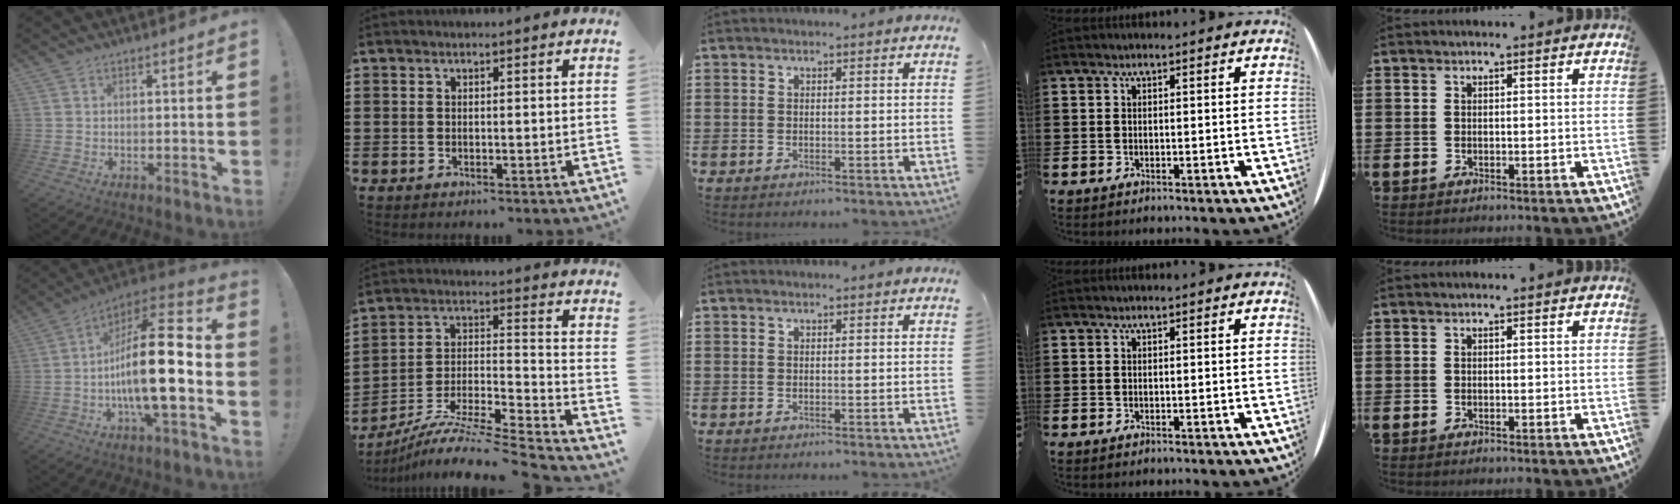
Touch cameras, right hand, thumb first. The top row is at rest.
{"thumb": {"total": 23.1, "force": [-3.5, 6.7, 21.9], "torque": [-0.381, 0.016, -0.063]}, "index": {"total": 8.5, "force": [-7.5, 0.2, 4.0], "torque": [-0.073, -0.003, -0.155]}}